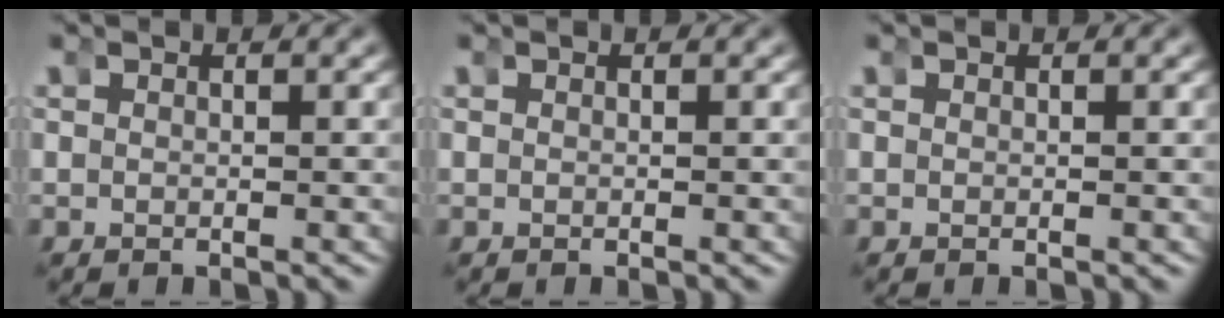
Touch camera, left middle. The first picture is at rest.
{"total": 0.0}
{"total": 0.0}